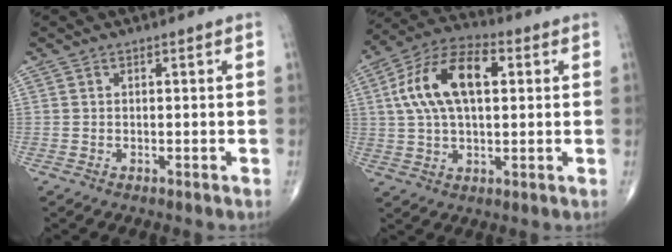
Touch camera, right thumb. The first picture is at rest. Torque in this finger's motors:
{"motor_torque": [-0.62, 1.19, 0.80, 0.22, 0.40]}